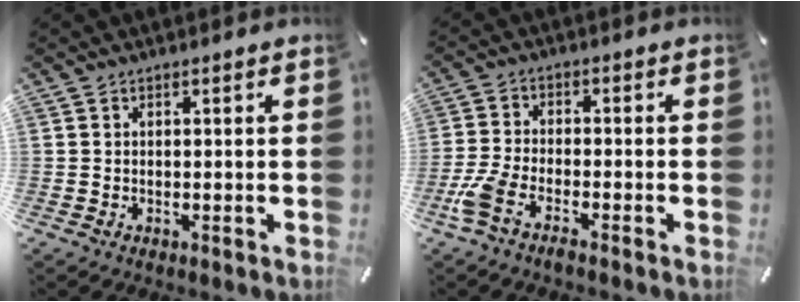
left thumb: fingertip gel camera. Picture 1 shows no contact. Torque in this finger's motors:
{"motor_torque": [-0.17, 0.62, 0.10, 0.08, 0.10]}